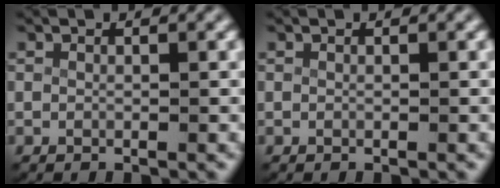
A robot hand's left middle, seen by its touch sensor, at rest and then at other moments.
{"total": 0.0}